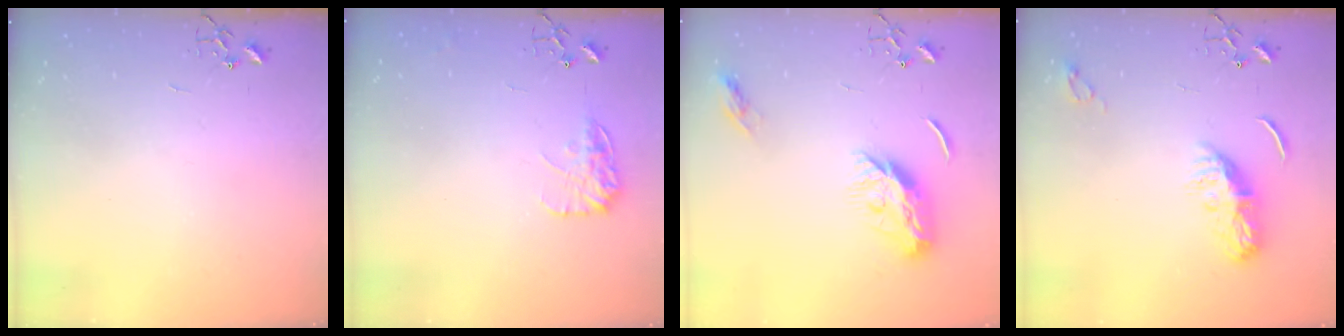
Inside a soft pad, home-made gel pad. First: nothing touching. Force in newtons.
{"total": 11.4, "press": 11.3, "slide": 0.4}
{"total": 11.0, "press": 11.0, "slide": 0.1}
{"total": 8.7, "press": 8.7, "slide": 0.3}